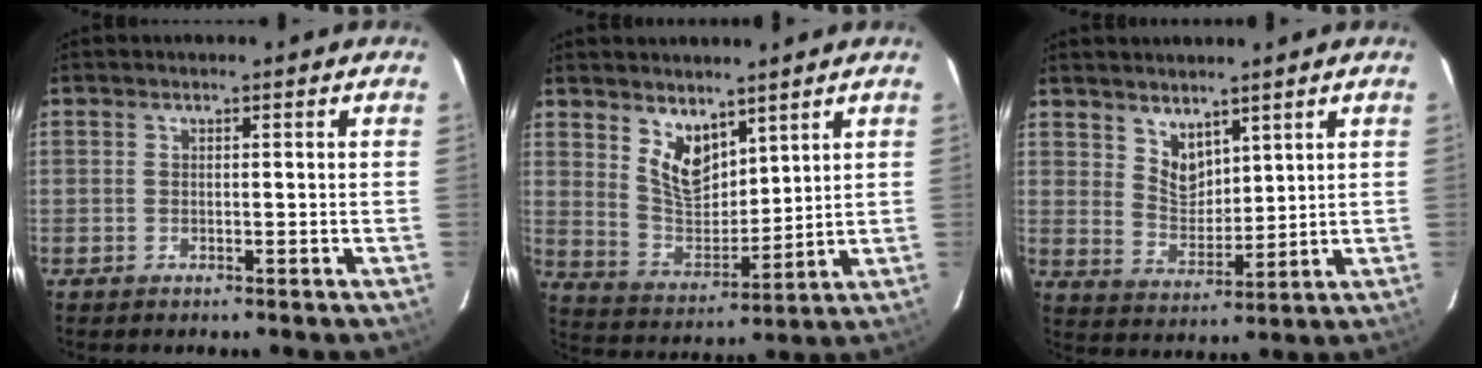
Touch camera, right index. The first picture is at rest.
{"total": 8.9, "force": [5.8, 4.8, 4.8], "torque": [-0.082, -0.005, 0.123]}
{"total": 6.0, "force": [4.5, 3.3, 2.3], "torque": [-0.032, -0.002, 0.091]}